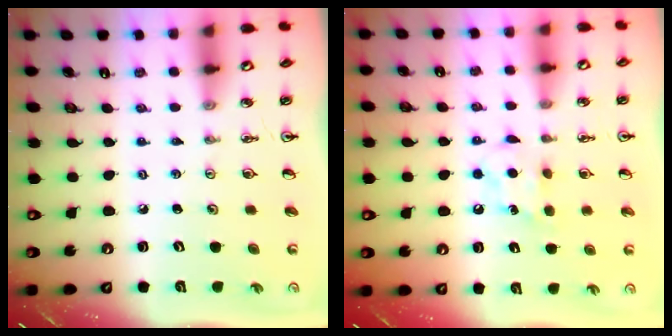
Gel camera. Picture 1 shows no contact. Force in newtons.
{"total": 6.5, "press": 6.3, "slide": 1.4}